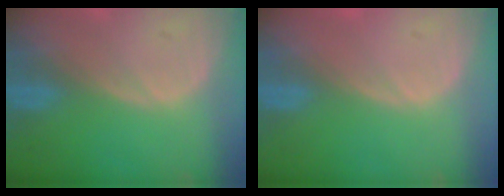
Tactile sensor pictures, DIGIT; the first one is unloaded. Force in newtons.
{"total": 0.6, "press": 0.1, "slide": 0.6}